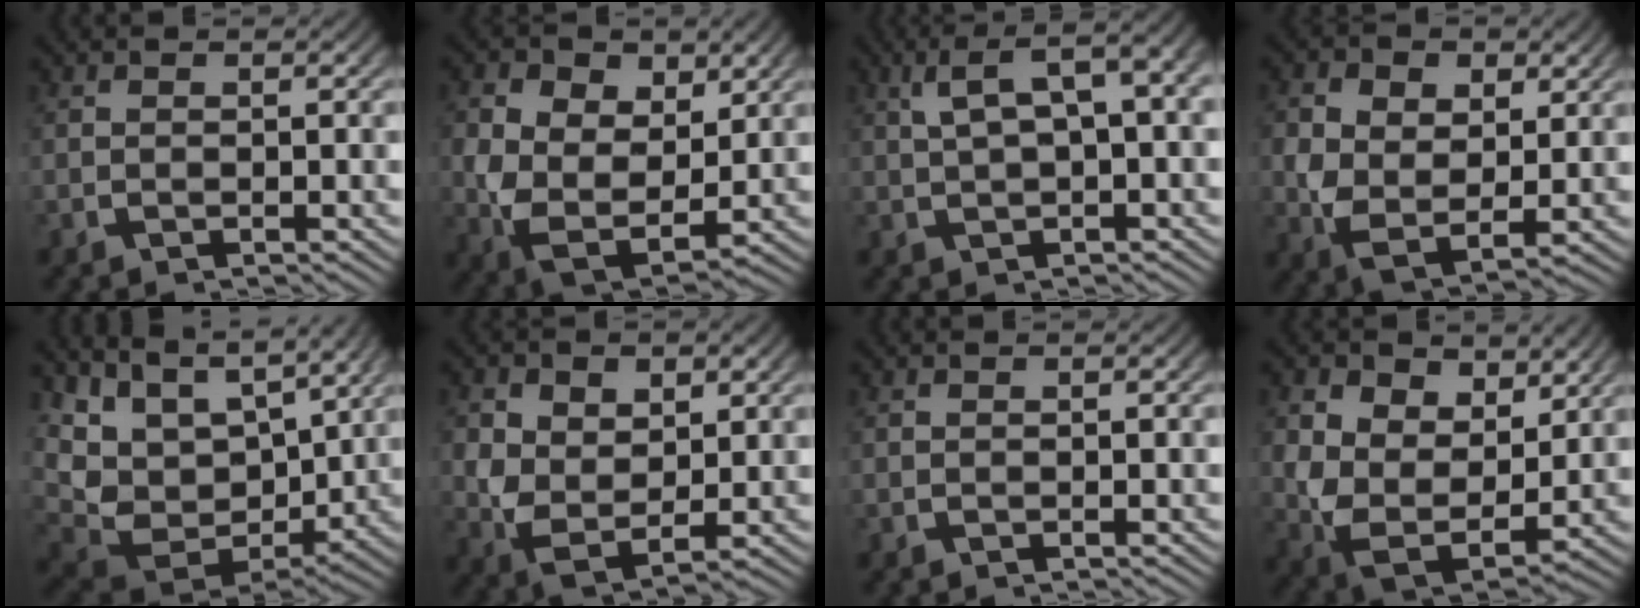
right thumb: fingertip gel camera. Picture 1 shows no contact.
{"total": 10.2, "force": [-1.6, 7.9, 6.3], "torque": [-0.163, -0.068, -0.001]}
{"total": 7.0, "force": [2.7, 3.0, 5.7], "torque": [-0.065, 0.038, 0.034]}
{"total": 7.2, "force": [-0.6, 5.4, 4.7], "torque": [-0.121, -0.046, 0.010]}
{"total": 11.2, "force": [1.6, 7.6, 8.1], "torque": [-0.176, -0.028, 0.040]}
{"total": 6.7, "force": [-0.7, 5.1, 4.2], "torque": [-0.115, -0.044, 0.012]}
{"total": 0.0}
{"total": 10.6, "force": [-1.1, 8.3, 6.5], "torque": [-0.171, -0.071, 0.005]}